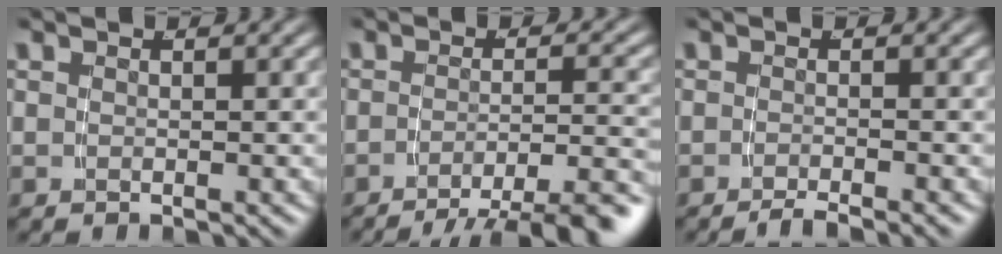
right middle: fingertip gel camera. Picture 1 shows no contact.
{"total": 8.6, "force": [-6.6, 2.3, 5.1], "torque": [-0.057, -0.011, -0.098]}
{"total": 2.3, "force": [-2.1, 0.1, 1.0], "torque": [-0.011, 0.005, -0.040]}